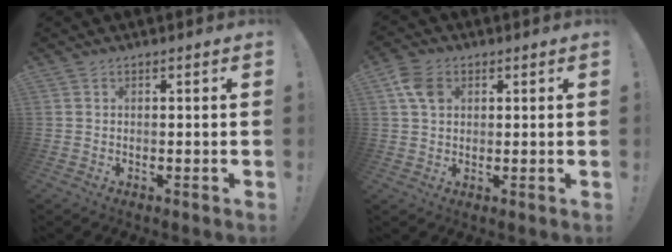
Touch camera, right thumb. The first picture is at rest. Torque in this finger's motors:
{"motor_torque": [0.57, 1.07, 0.52, 0.03, 0.01]}